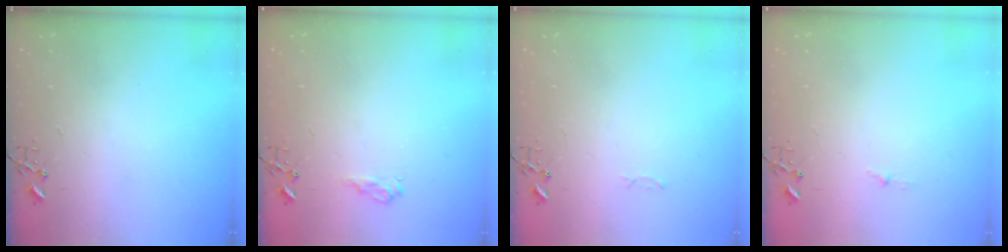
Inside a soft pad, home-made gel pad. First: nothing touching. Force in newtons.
{"total": 8.2, "press": 8.2, "slide": 0.9}
{"total": 2.8, "press": 2.8, "slide": 0.4}
{"total": 3.1, "press": 3.1, "slide": 0.4}